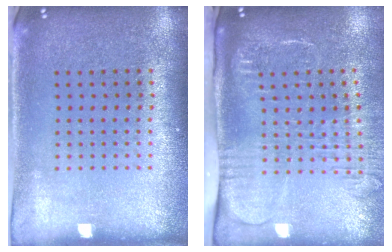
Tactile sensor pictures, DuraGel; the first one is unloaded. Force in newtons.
{"total": 2.7, "press": 2.0, "slide": 1.7}